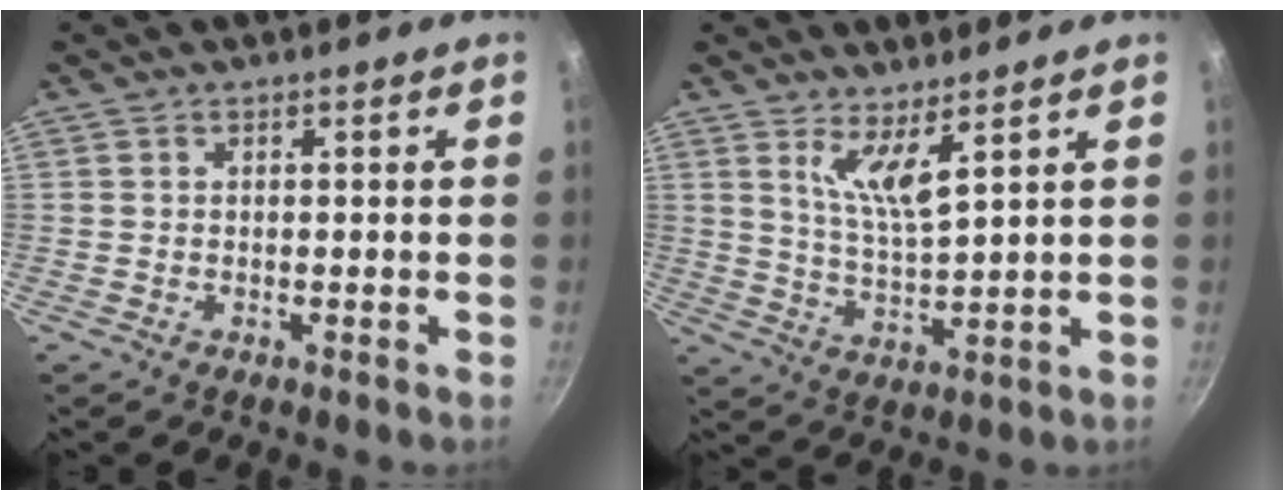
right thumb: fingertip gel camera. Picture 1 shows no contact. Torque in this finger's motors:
{"motor_torque": [-0.18, 0.10, -0.32, 0.44, 0.07]}